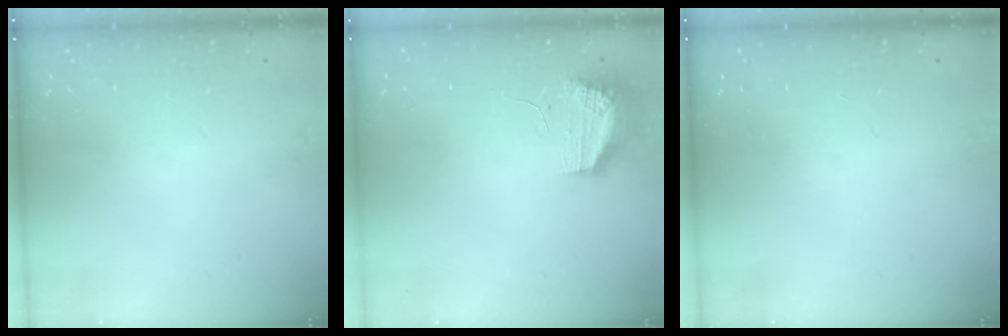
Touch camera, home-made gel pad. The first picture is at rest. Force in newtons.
{"total": 9.7, "press": 9.6, "slide": 1.5}
{"total": 1.0, "press": 0.0, "slide": 1.0}